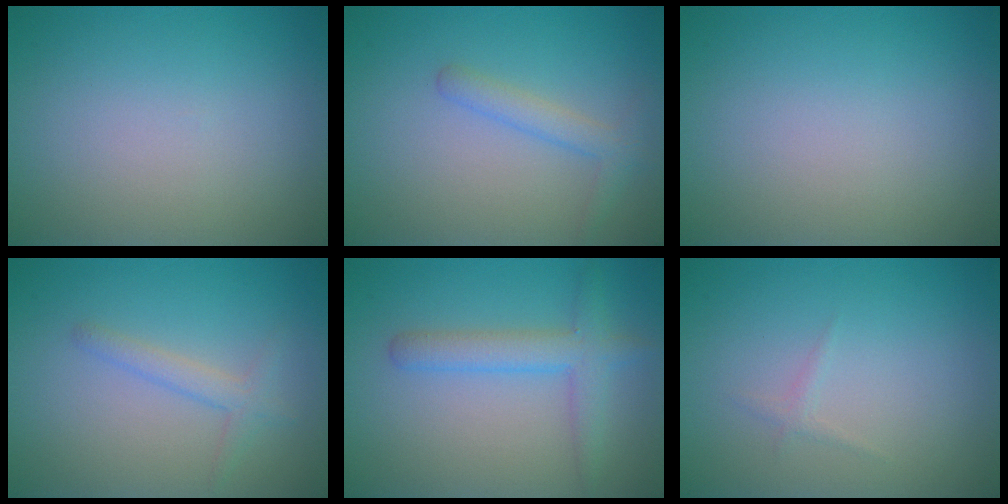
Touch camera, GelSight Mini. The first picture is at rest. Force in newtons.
{"total": 2.0, "press": 1.9, "slide": 0.1}
{"total": 0.0}
{"total": 1.8, "press": 1.8, "slide": 0.1}
{"total": 3.2, "press": 3.2, "slide": 0.1}
{"total": 0.6, "press": 0.6, "slide": 0.0}